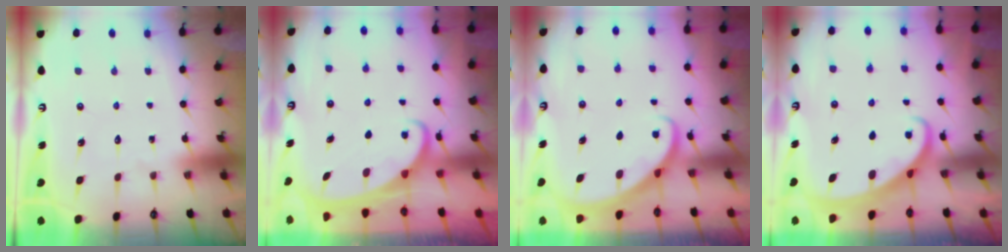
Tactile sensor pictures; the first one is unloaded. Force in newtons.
{"total": 2.1, "press": 2.1, "slide": 0.3}
{"total": 2.9, "press": 2.9, "slide": 0.2}
{"total": 2.2, "press": 2.2, "slide": 0.3}